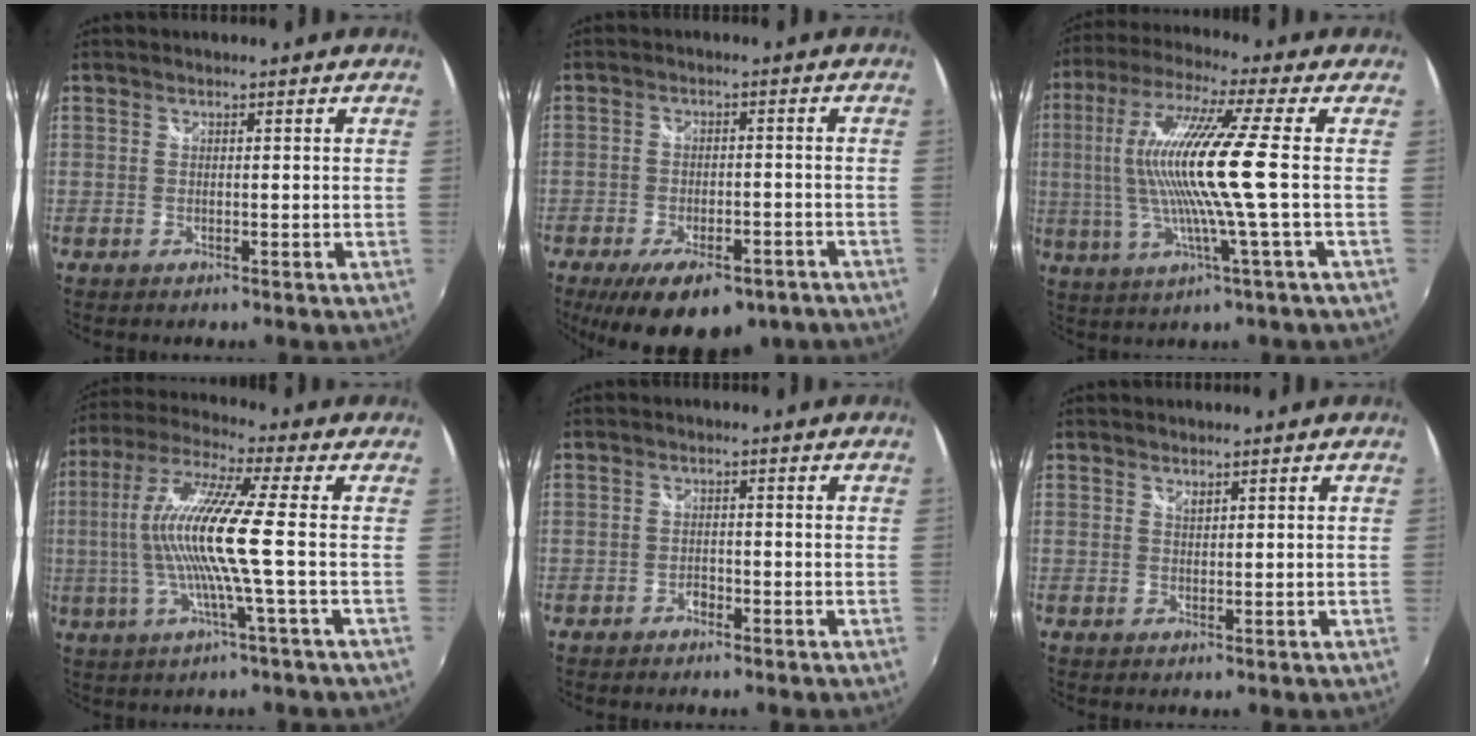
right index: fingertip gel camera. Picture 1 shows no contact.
{"total": 15.8, "force": [-10.7, 6.5, 9.6], "torque": [-0.185, -0.028, -0.144]}
{"total": 15.3, "force": [-0.2, -0.6, 15.3], "torque": [-0.285, -0.002, -0.003]}
{"total": 13.4, "force": [-1.2, -0.9, 13.3], "torque": [-0.257, 0.001, -0.024]}
{"total": 1.4, "force": [-1.1, 0.8, 0.4], "torque": [-0.008, 0.001, -0.019]}
{"total": 1.0, "force": [0.8, 0.4, 0.4], "torque": [-0.005, 0.000, 0.014]}